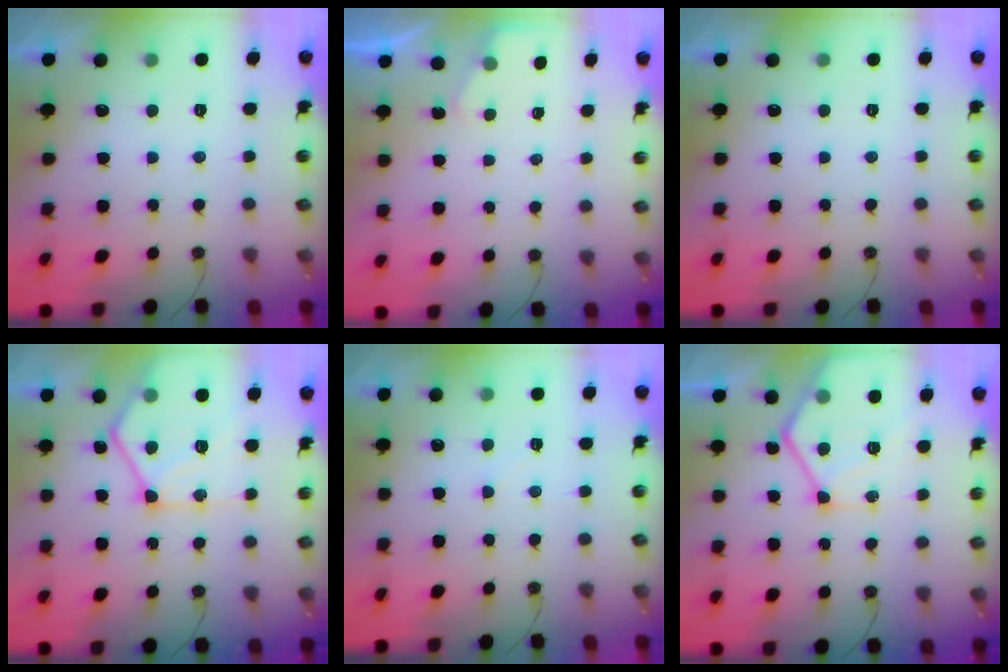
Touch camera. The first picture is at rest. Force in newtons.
{"total": 1.8, "press": 1.8, "slide": 0.3}
{"total": 0.0}
{"total": 17.0, "press": 16.9, "slide": 1.7}
{"total": 3.7, "press": 3.6, "slide": 0.6}
{"total": 15.0, "press": 14.9, "slide": 1.5}